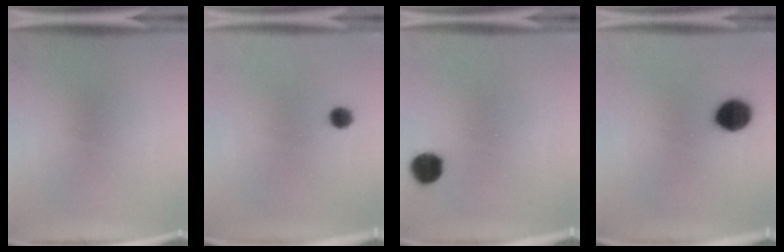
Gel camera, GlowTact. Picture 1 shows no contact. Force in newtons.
{"total": 2.4}
{"total": 5.5}
{"total": 8.8}